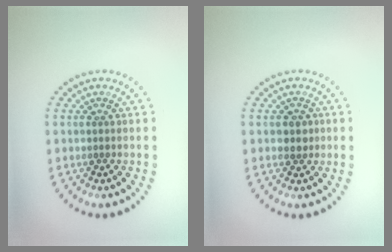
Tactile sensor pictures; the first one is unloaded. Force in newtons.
{"total": 1.4, "press": 1.3, "slide": 0.5}